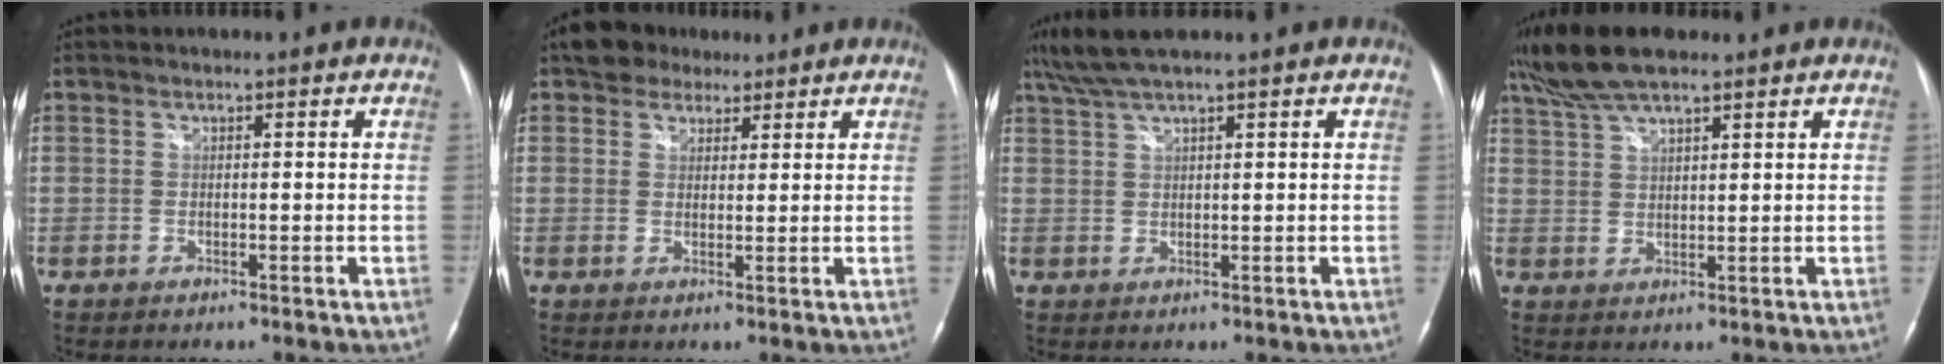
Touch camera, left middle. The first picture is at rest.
{"total": 5.0, "force": [3.8, 3.1, 1.2], "torque": [-0.025, 0.020, 0.066]}
{"total": 5.1, "force": [4.1, -0.2, 3.0], "torque": [-0.070, 0.030, 0.083]}
{"total": 8.6, "force": [6.9, 1.7, 4.7], "torque": [-0.101, 0.029, 0.132]}